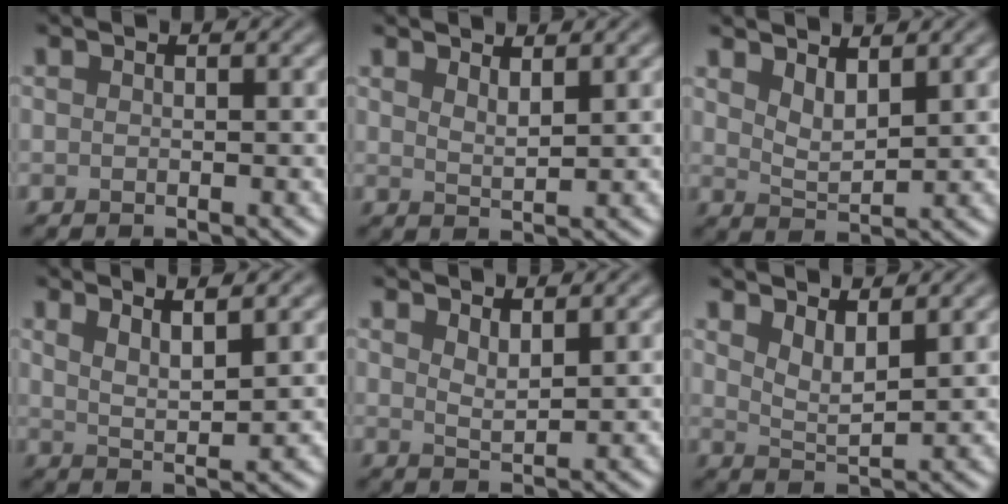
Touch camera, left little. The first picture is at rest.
{"total": 1.9, "force": [1.6, 0.4, 0.9], "torque": [-0.015, -0.001, 0.027]}
{"total": 2.6, "force": [1.8, 0.9, 1.7], "torque": [-0.034, -0.010, 0.038]}
{"total": 3.6, "force": [2.4, 0.6, 2.6], "torque": [-0.037, -0.002, 0.042]}
{"total": 2.0, "force": [1.6, 0.4, 1.1], "torque": [-0.019, -0.004, 0.030]}
{"total": 2.8, "force": [2.0, 0.8, 1.8], "torque": [-0.033, -0.011, 0.040]}